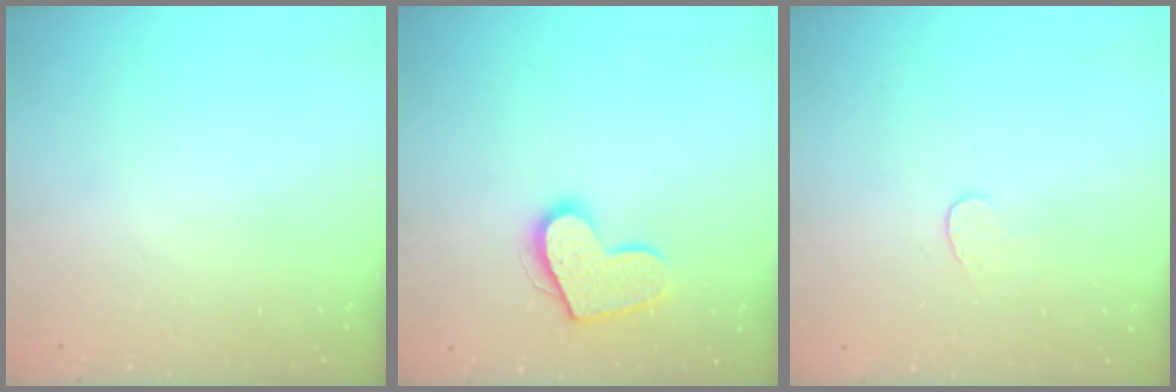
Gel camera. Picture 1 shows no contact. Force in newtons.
{"total": 13.5, "press": 13.5, "slide": 0.9}
{"total": 3.4, "press": 3.4, "slide": 0.3}